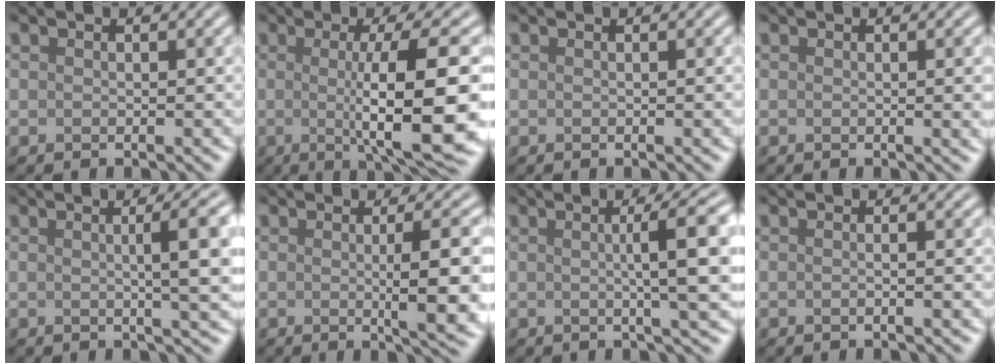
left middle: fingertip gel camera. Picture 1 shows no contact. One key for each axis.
{"total": 11.2, "fx": -0.8, "fy": 2.4, "fz": 10.9, "tx": -0.138, "ty": -0.009, "tz": -0.009}
{"total": 0.6, "fx": 0.0, "fy": 0.2, "fz": 0.6, "tx": -0.004, "ty": 0.001, "tz": -0.002}
{"total": 2.5, "fx": 0.0, "fy": 0.9, "fz": 2.3, "tx": -0.018, "ty": 0.002, "tz": -0.003}
{"total": 6.2, "fx": 0.7, "fy": 1.5, "fz": 6.0, "tx": -0.065, "ty": 0.014, "tz": 0.009}
{"total": 7.1, "fx": -0.3, "fy": 1.5, "fz": 6.9, "tx": -0.092, "ty": -0.003, "tz": 0.000}
{"total": 6.9, "fx": 0.8, "fy": 1.2, "fz": 6.8, "tx": -0.086, "ty": 0.015, "tz": 0.011}
{"total": 1.8, "fx": 0.0, "fy": 0.9, "fz": 1.6, "tx": 0.008, "ty": -0.006, "tz": -0.025}